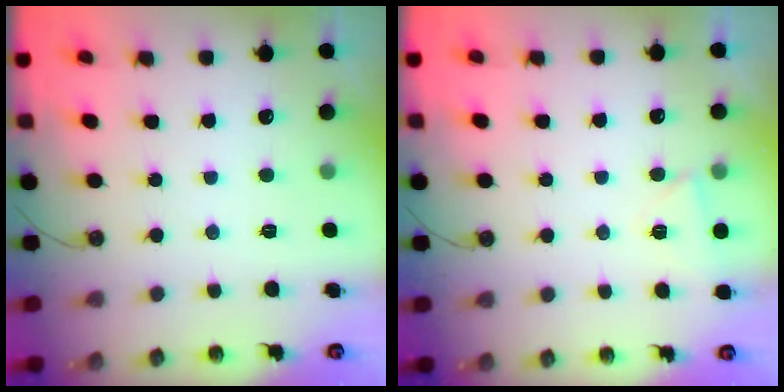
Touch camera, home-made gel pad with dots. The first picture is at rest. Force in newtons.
{"total": 3.1, "press": 2.9, "slide": 1.1}